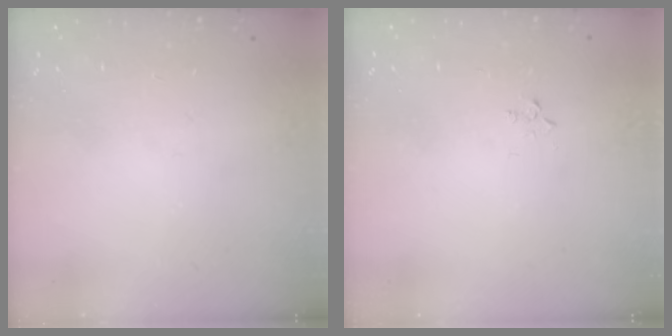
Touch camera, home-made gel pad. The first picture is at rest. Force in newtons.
{"total": 2.9, "press": 2.8, "slide": 0.4}